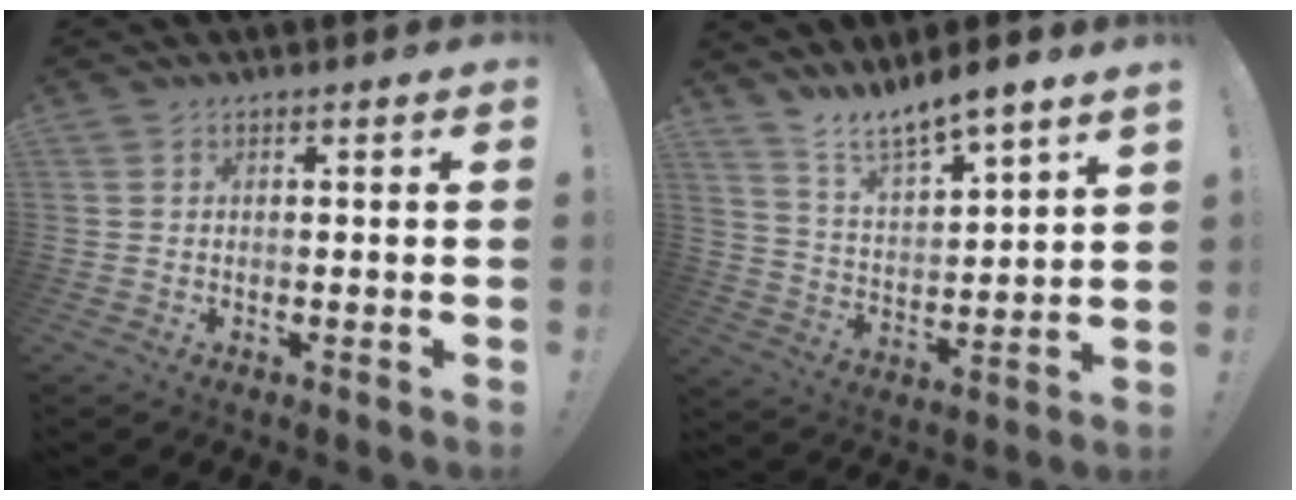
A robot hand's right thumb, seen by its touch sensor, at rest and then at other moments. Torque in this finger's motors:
{"motor_torque": [-0.23, 0.24, 0.13, 0.22, 0.02]}